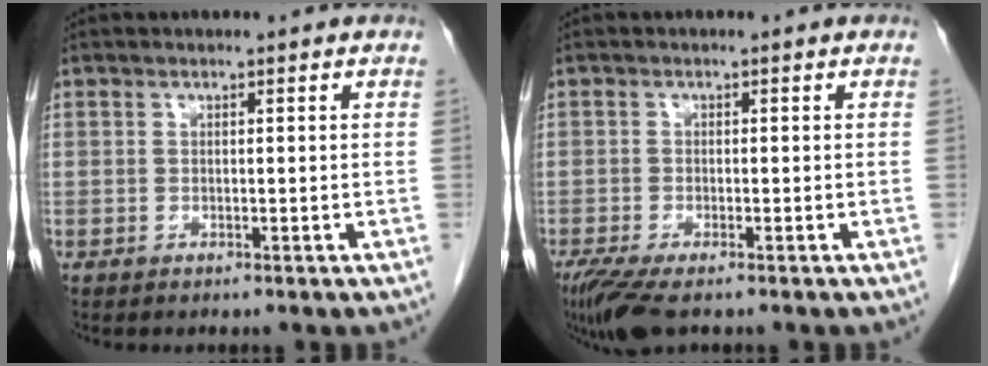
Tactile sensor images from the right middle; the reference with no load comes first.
{"total": 5.4, "force": [-3.8, 1.1, 3.7], "torque": [-0.070, -0.016, -0.066]}